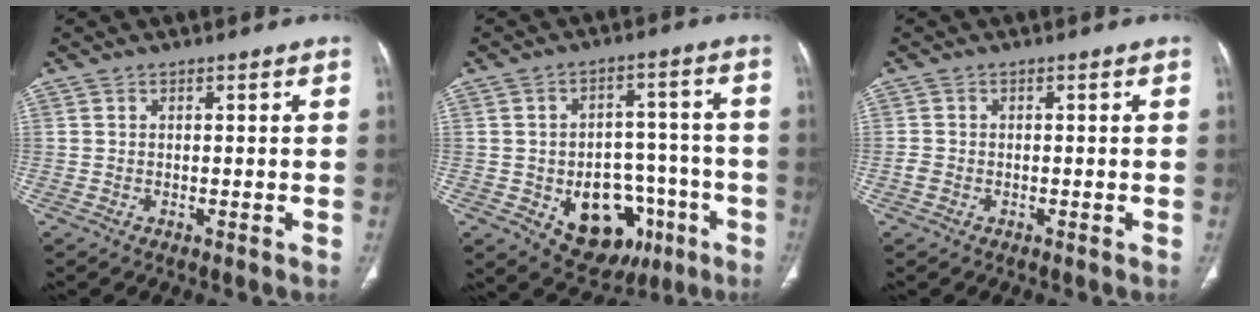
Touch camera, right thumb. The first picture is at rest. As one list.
[{"total": 16.2, "force": [-6.3, 11.2, 9.9], "torque": [-0.095, 0.041, -0.073]}, {"total": 1.5, "force": [-0.5, 1.2, 0.7], "torque": [-0.010, 0.005, -0.013]}]